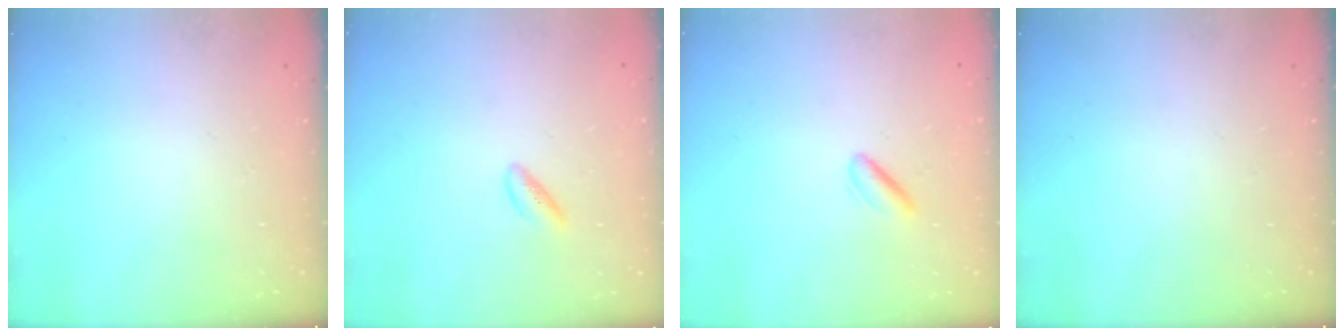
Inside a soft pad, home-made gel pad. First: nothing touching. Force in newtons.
{"total": 2.7, "press": 2.4, "slide": 1.2}
{"total": 1.6, "press": 1.3, "slide": 1.0}
{"total": 0.0}